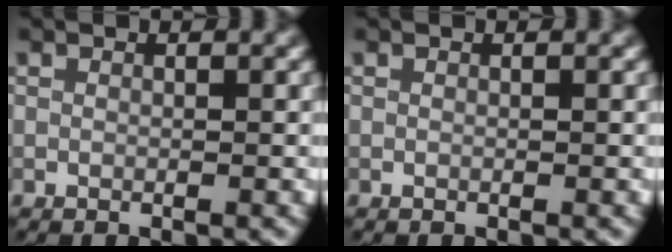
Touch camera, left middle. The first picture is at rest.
{"total": 0.0}